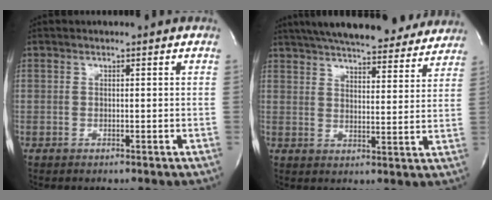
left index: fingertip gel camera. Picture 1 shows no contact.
{"total": 25.2, "force": [22.2, 5.4, 10.7], "torque": [-0.182, 0.007, 0.286]}